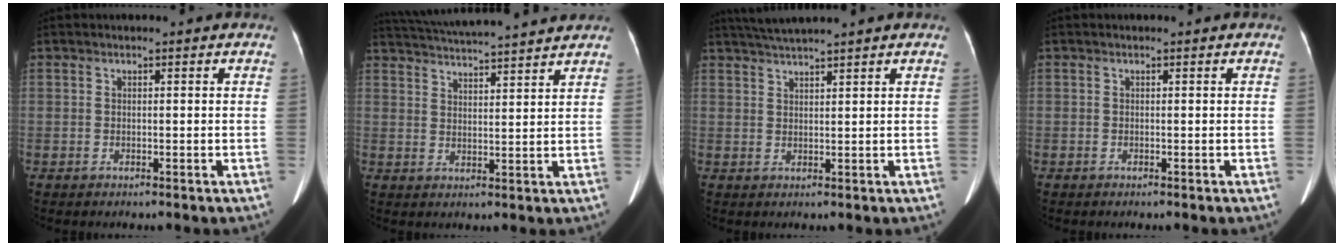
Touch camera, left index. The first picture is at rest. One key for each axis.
{"total": 15.8, "fx": 14.6, "fy": 0.4, "fz": 6.1, "tx": -0.115, "ty": 0.026, "tz": 0.214}
{"total": 5.5, "fx": 4.9, "fy": -0.9, "fz": 2.4, "tx": -0.045, "ty": 0.028, "tz": 0.088}
{"total": 0.0}